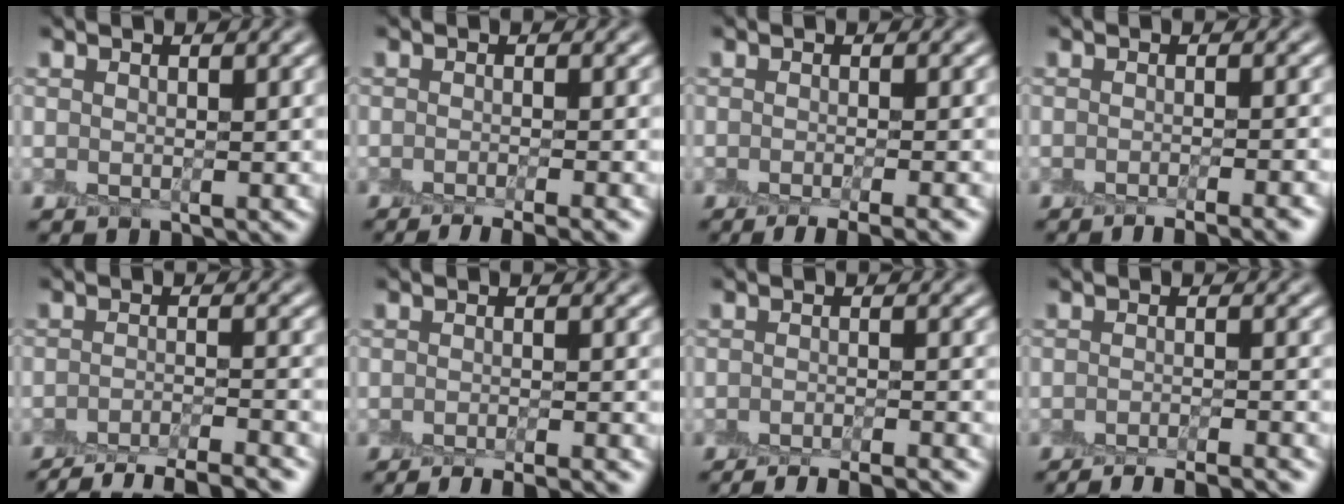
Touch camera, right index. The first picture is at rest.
{"total": 4.5, "force": [-3.1, 1.1, 3.1], "torque": [-0.022, -0.004, -0.043]}
{"total": 4.9, "force": [-3.1, 1.3, 3.5], "torque": [-0.029, -0.006, -0.042]}
{"total": 5.4, "force": [-3.8, 1.5, 3.6], "torque": [-0.026, 0.000, -0.043]}
{"total": 7.5, "force": [-6.2, 1.8, 3.8], "torque": [-0.048, -0.011, -0.092]}
{"total": 4.9, "force": [-3.9, 1.1, 2.7], "torque": [-0.020, 0.000, -0.050]}
{"total": 6.2, "force": [-5.2, 1.4, 3.1], "torque": [-0.028, -0.005, -0.066]}
{"total": 6.9, "force": [-5.8, 1.6, 3.3], "torque": [-0.030, -0.005, -0.072]}